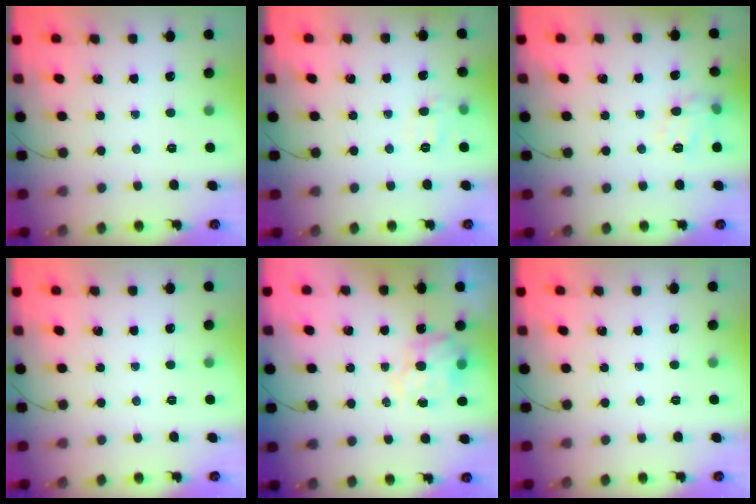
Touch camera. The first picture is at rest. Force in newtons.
{"total": 7.6, "press": 7.5, "slide": 1.0}
{"total": 7.2, "press": 7.1, "slide": 1.1}
{"total": 0.0}
{"total": 9.1, "press": 9.0, "slide": 0.6}
{"total": 0.0}